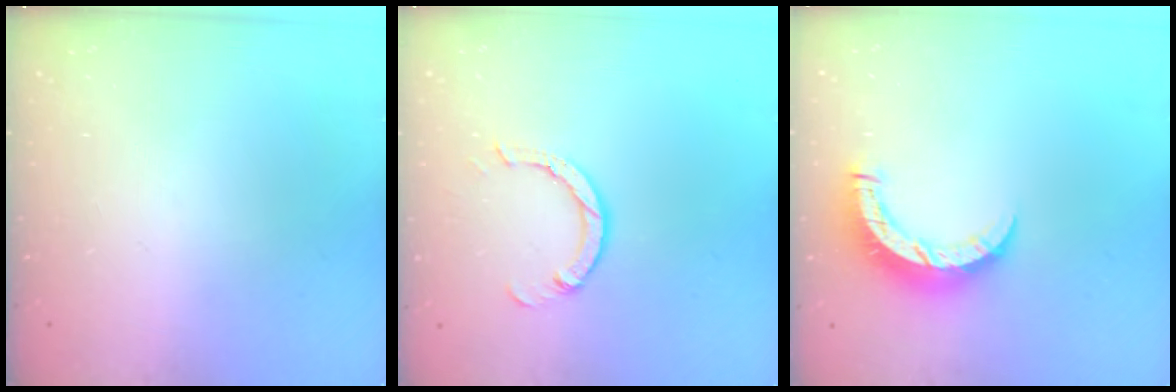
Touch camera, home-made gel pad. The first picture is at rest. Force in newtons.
{"total": 3.6, "press": 3.6, "slide": 0.2}
{"total": 10.2, "press": 10.1, "slide": 1.0}